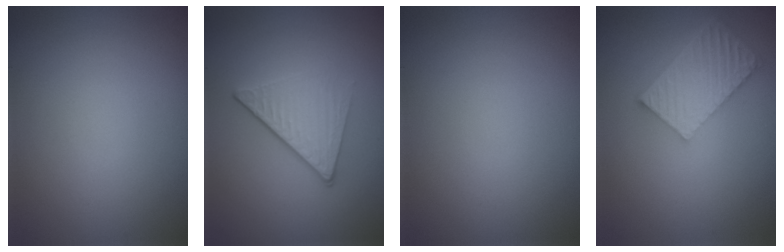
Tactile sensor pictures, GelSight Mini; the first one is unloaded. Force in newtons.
{"total": 4.1, "press": 2.8, "slide": 3.1}
{"total": 0.0}
{"total": 5.8, "press": 4.2, "slide": 4.0}